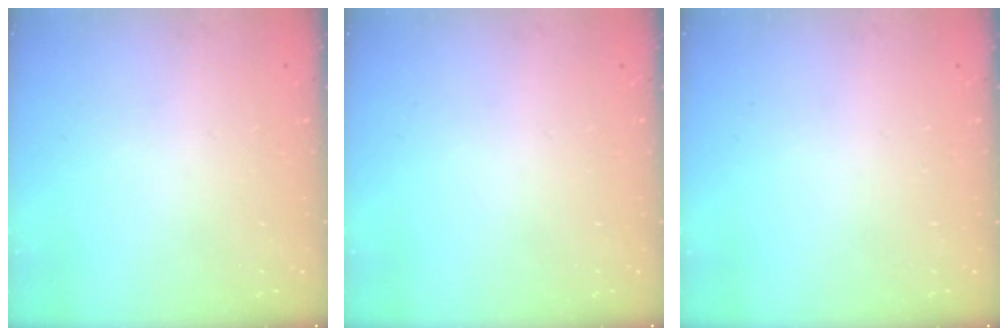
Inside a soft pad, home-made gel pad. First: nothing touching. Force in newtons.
{"total": 0.0}
{"total": 0.0}